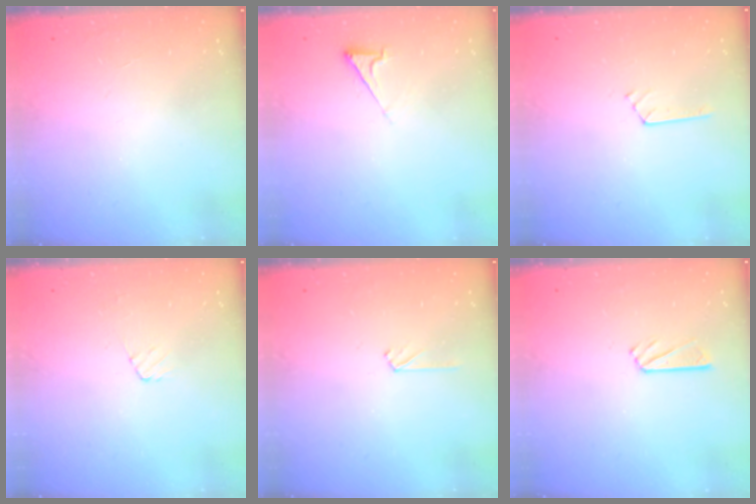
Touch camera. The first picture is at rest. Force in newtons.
{"total": 4.4, "press": 4.3, "slide": 0.7}
{"total": 2.8, "press": 2.8, "slide": 0.4}
{"total": 3.9, "press": 3.9, "slide": 0.4}
{"total": 2.5, "press": 2.5, "slide": 0.3}
{"total": 3.5, "press": 3.5, "slide": 0.3}